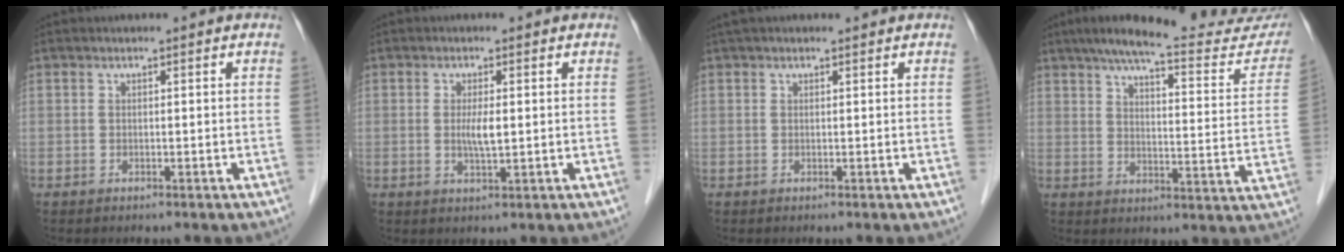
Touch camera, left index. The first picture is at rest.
{"total": 2.8, "force": [0.1, 0.5, 2.7], "torque": [-0.056, -0.004, 0.004]}
{"total": 2.8, "force": [2.3, 0.8, 1.3], "torque": [-0.021, 0.037, 0.038]}
{"total": 23.9, "force": [21.0, 3.6, 10.9], "torque": [-0.152, -0.030, 0.259]}